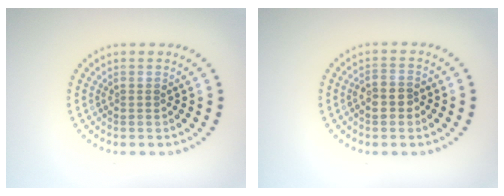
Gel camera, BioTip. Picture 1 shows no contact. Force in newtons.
{"total": 2.1, "press": 2.0, "slide": 0.8}